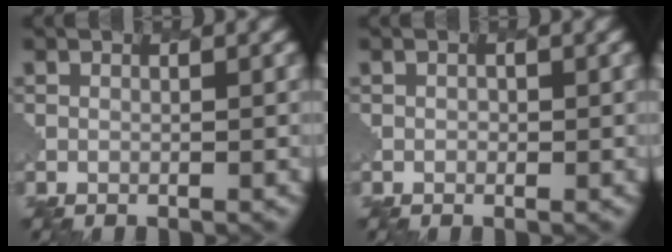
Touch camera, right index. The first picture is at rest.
{"total": 1.2, "force": [-0.1, 1.2, 0.2], "torque": [-0.019, -0.008, -0.008]}